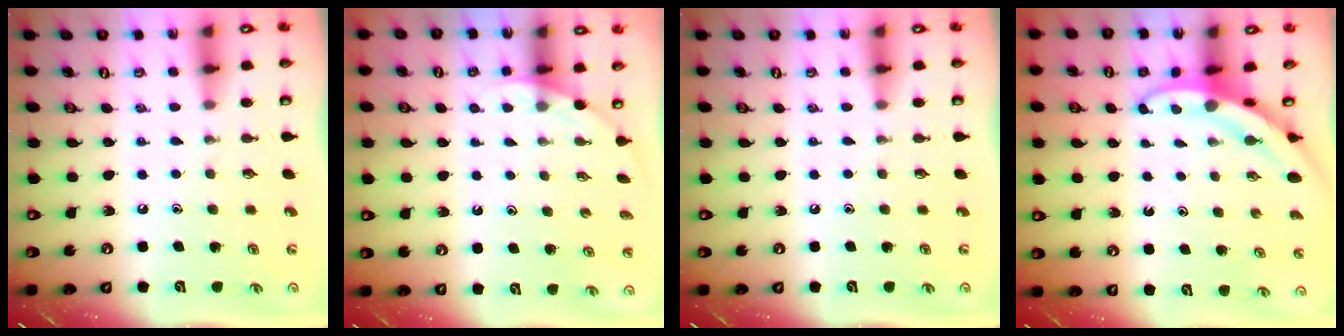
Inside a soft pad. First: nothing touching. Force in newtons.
{"total": 1.8, "press": 1.8, "slide": 0.1}
{"total": 0.0}
{"total": 3.3, "press": 3.3, "slide": 0.3}